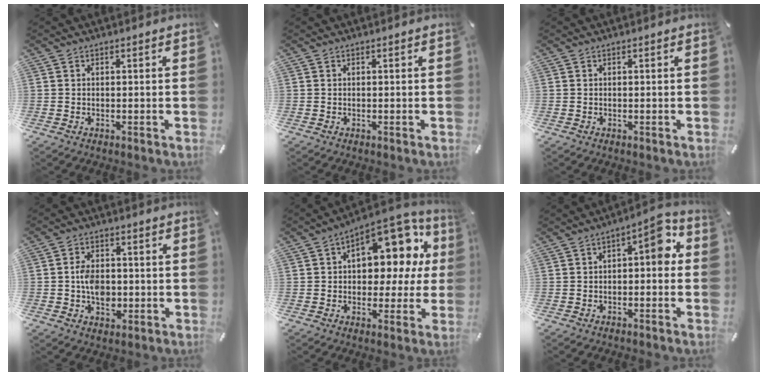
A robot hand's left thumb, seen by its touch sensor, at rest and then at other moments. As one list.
[{"total": 0.0}, {"total": 0.0}, {"total": 7.0, "force": [-0.9, 5.3, 4.5], "torque": [-0.084, -0.001, -0.020]}, {"total": 17.2, "force": [6.8, 9.9, 12.2], "torque": [-0.147, -0.052, 0.114]}, {"total": 7.2, "force": [0.8, 3.1, 6.5], "torque": [-0.083, -0.007, 0.004]}]